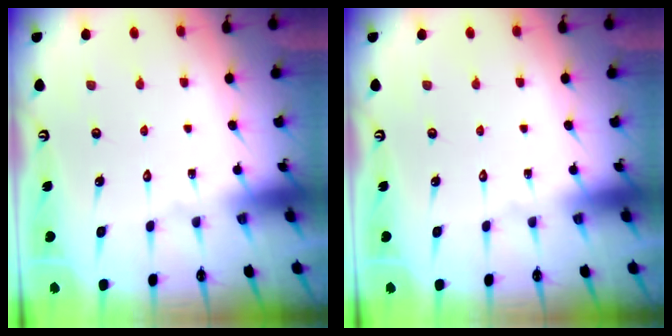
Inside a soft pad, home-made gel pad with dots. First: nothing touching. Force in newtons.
{"total": 0.0}